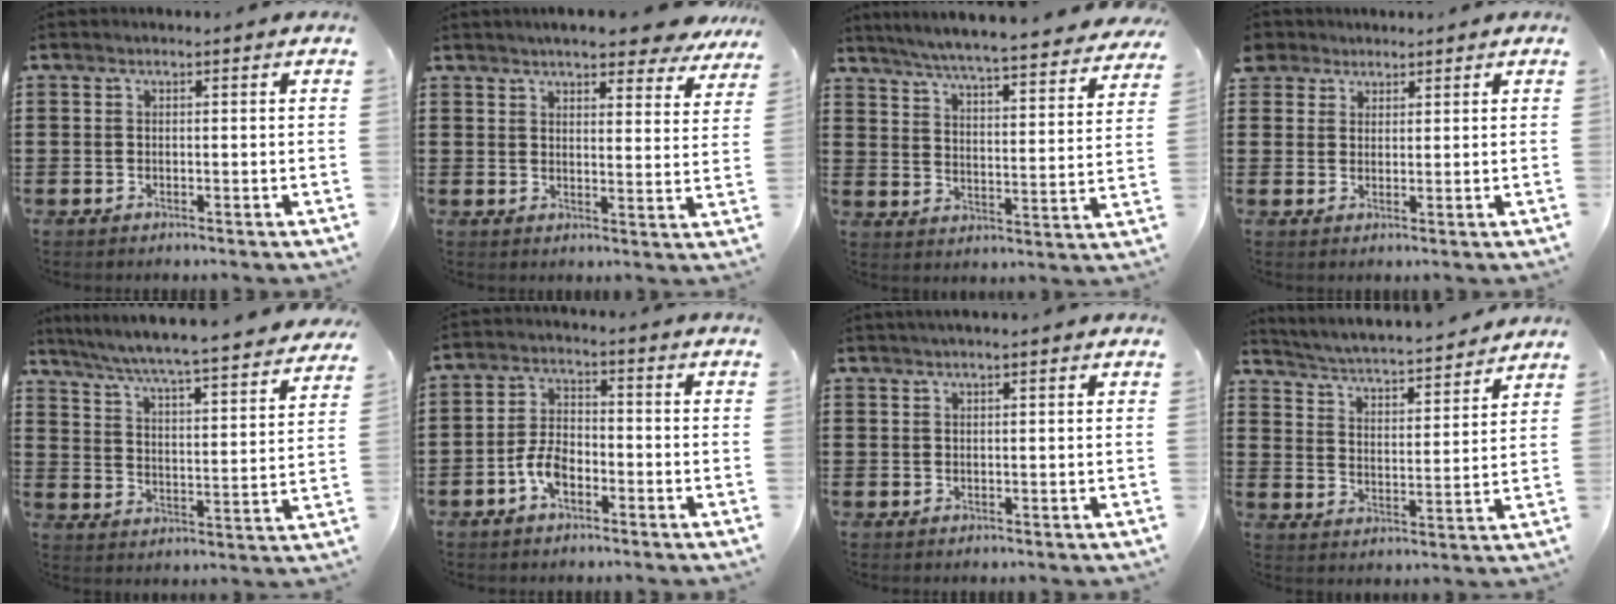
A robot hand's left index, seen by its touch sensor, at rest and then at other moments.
{"total": 6.1, "force": [5.6, 0.4, 2.4], "torque": [-0.056, -0.019, 0.098]}
{"total": 5.2, "force": [4.9, -0.5, 1.5], "torque": [-0.056, -0.041, 0.080]}
{"total": 2.7, "force": [1.9, 1.9, 0.0], "torque": [-0.005, 0.008, 0.035]}
{"total": 4.9, "force": [4.5, -0.8, 1.6], "torque": [-0.055, -0.046, 0.067]}
{"total": 5.1, "force": [-2.6, 2.6, 3.5], "torque": [-0.088, 0.003, -0.057]}
{"total": 0.8, "force": [0.5, 0.0, 0.7], "torque": [-0.013, 0.002, 0.009]}
{"total": 3.5, "force": [3.4, -0.5, 0.4], "torque": [-0.029, -0.035, 0.050]}